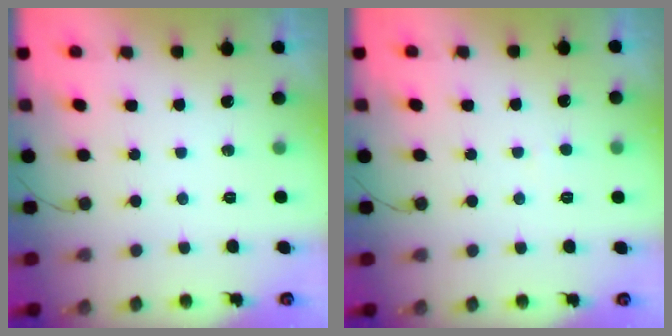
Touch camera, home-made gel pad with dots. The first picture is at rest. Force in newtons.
{"total": 2.0, "press": 2.0, "slide": 0.1}